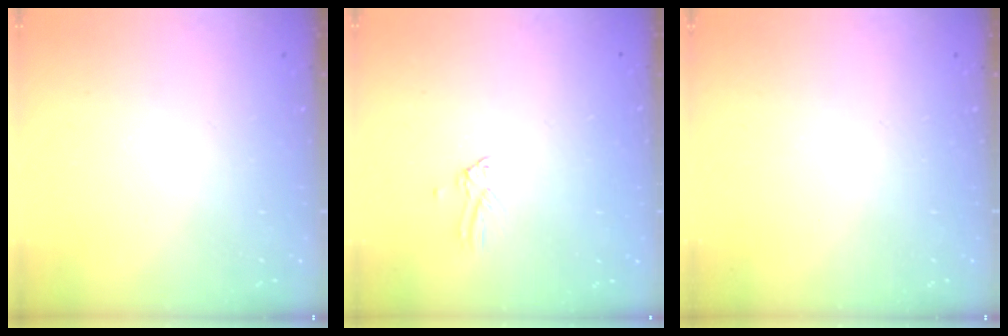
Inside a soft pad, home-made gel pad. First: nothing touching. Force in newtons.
{"total": 0.0}
{"total": 0.0}